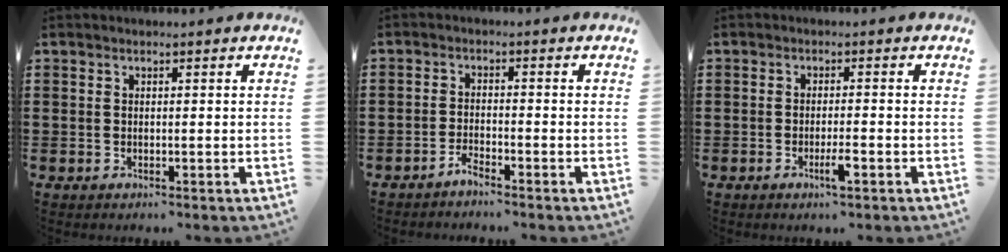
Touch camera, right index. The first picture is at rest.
{"total": 2.0, "force": [-2.0, 0.0, 0.4], "torque": [-0.011, 0.004, -0.039]}
{"total": 2.9, "force": [-1.4, 0.2, 2.5], "torque": [-0.050, -0.005, -0.028]}